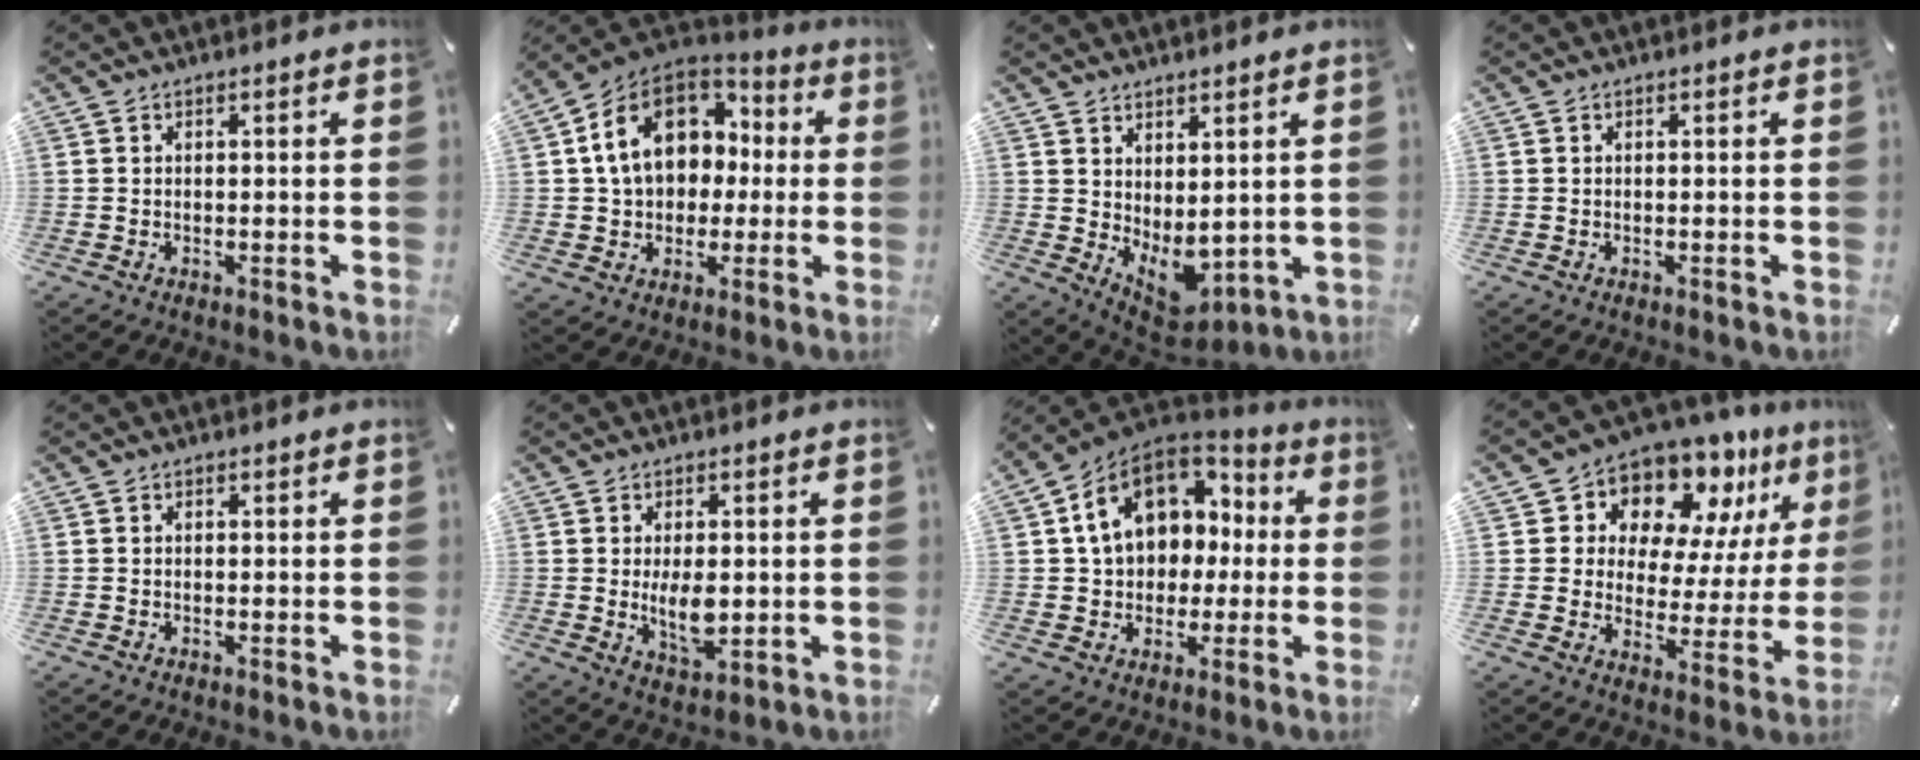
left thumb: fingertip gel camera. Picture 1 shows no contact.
{"total": 16.8, "force": [2.6, 13.7, 9.5], "torque": [-0.181, 0.014, 0.053]}
{"total": 5.4, "force": [0.6, 4.5, 2.9], "torque": [-0.046, -0.027, 0.018]}
{"total": 0.0}
{"total": 0.5, "force": [0.2, 0.5, 0.1], "torque": [-0.001, 0.003, 0.004]}
{"total": 7.1, "force": [0.0, 4.1, 5.8], "torque": [-0.100, -0.008, -0.004]}
{"total": 15.4, "force": [3.7, 12.4, 8.3], "torque": [-0.163, -0.005, 0.074]}
{"total": 12.4, "force": [10.0, 6.7, 2.9], "torque": [-0.048, -0.106, 0.175]}